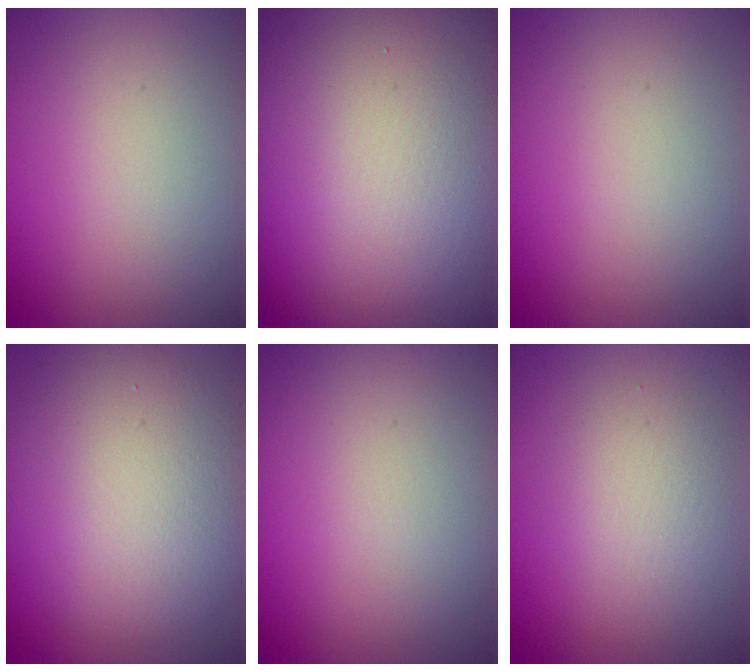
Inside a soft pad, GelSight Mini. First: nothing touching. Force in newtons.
{"total": 20.6, "press": 20.5, "slide": 1.3}
{"total": 0.0}
{"total": 9.5, "press": 9.4, "slide": 0.6}
{"total": 0.0}
{"total": 2.6, "press": 2.6, "slide": 0.2}